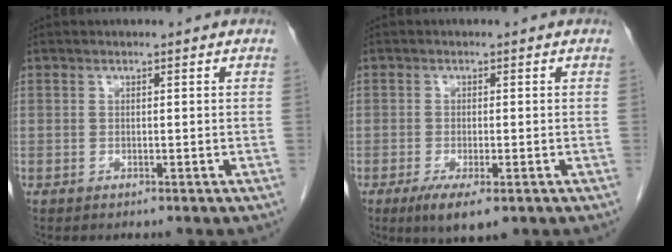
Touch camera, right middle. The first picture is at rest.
{"total": 5.3, "force": [-2.9, 1.3, 4.2], "torque": [-0.070, -0.013, -0.043]}